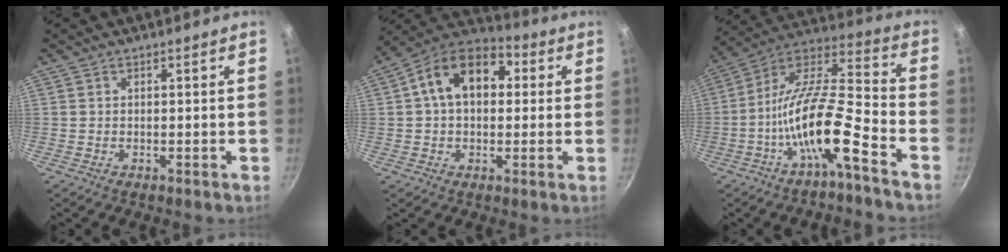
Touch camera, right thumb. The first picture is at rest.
{"total": 14.9, "force": [2.9, 10.0, 10.6], "torque": [-0.138, 0.030, 0.025]}
{"total": 16.4, "force": [-7.6, 4.0, 14.0], "torque": [-0.251, 0.064, -0.153]}